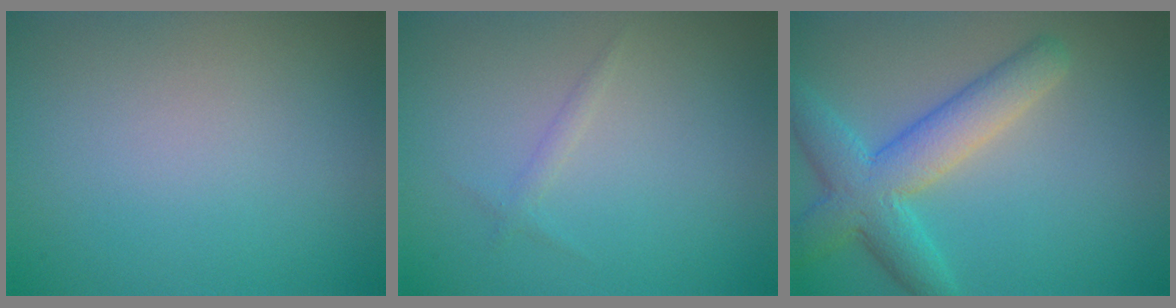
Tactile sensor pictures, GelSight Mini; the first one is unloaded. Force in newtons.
{"total": 0.8, "press": 0.8, "slide": 0.1}
{"total": 5.9, "press": 5.9, "slide": 0.3}